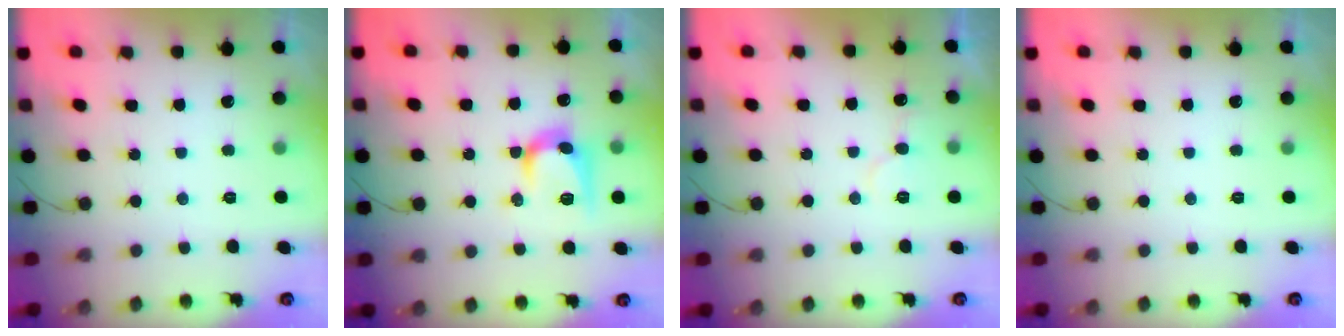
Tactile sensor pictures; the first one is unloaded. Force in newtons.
{"total": 11.5, "press": 11.5, "slide": 0.3}
{"total": 6.1, "press": 6.0, "slide": 0.6}
{"total": 0.0}